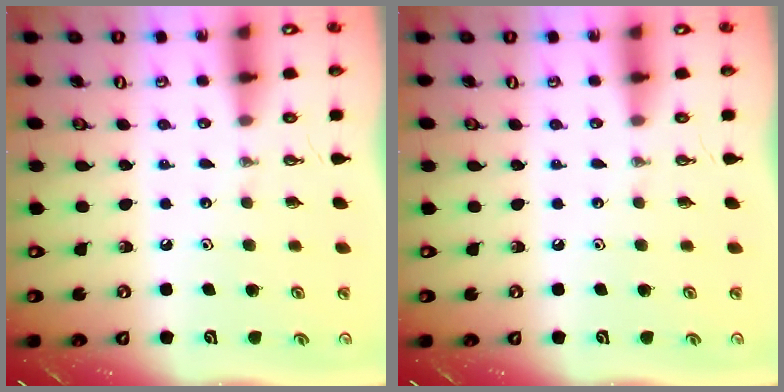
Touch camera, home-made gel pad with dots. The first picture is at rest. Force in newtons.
{"total": 0.0}